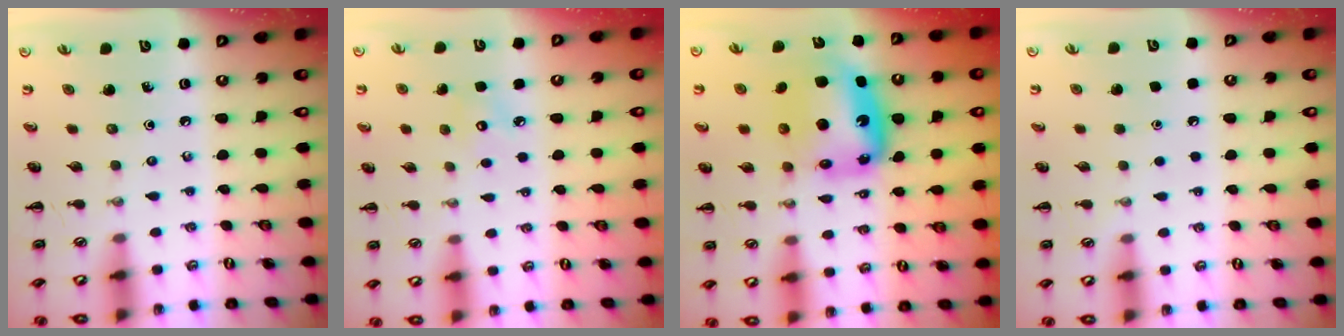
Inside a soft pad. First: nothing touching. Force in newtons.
{"total": 3.9, "press": 3.8, "slide": 1.0}
{"total": 11.7, "press": 11.2, "slide": 3.2}
{"total": 1.6, "press": 1.6, "slide": 0.1}